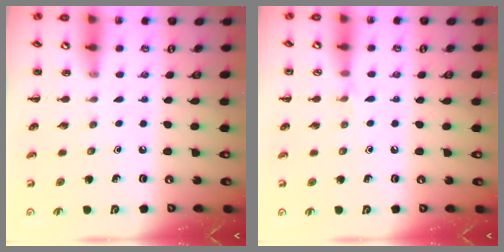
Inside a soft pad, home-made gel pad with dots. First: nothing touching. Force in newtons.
{"total": 3.7, "press": 3.5, "slide": 1.3}